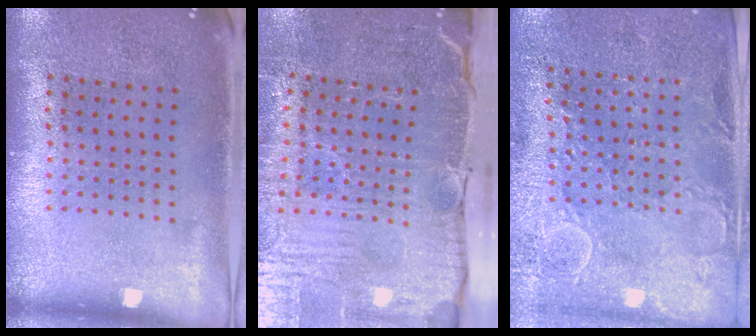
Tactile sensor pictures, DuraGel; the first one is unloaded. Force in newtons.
{"total": 4.3, "press": 4.0, "slide": 1.6}
{"total": 2.7, "press": 2.6, "slide": 0.7}